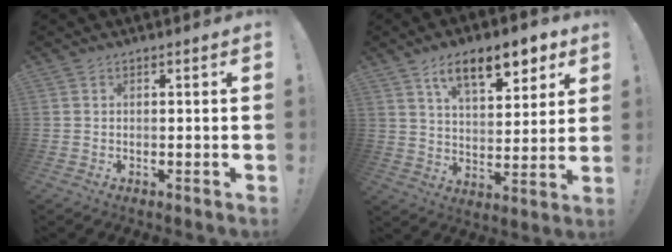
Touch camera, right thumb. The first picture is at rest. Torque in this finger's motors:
{"motor_torque": [1.29, 1.68, 0.36, 0.20, 0.09]}